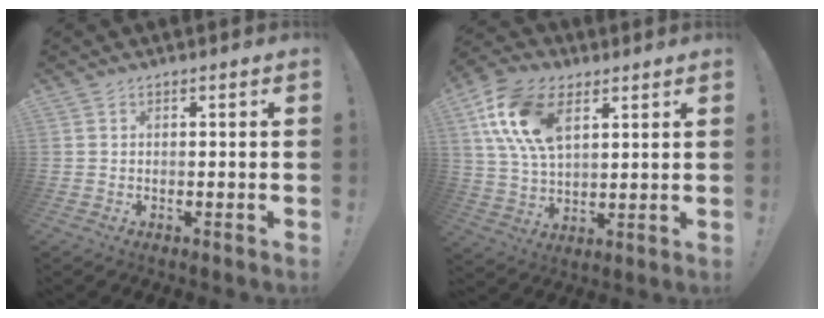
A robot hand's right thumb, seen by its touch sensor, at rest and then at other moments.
{"total": 17.9, "force": [7.4, 10.9, 12.1], "torque": [-0.240, -0.020, 0.136]}